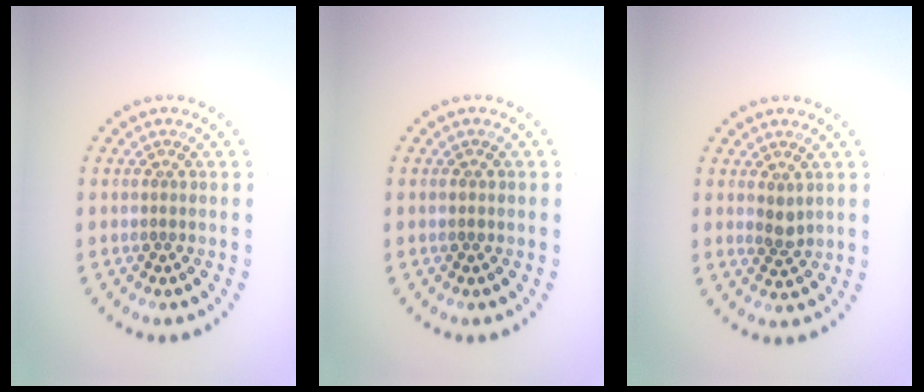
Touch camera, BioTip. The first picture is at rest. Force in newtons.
{"total": 0.8, "press": 0.8, "slide": 0.2}
{"total": 1.3, "press": 1.3, "slide": 0.5}